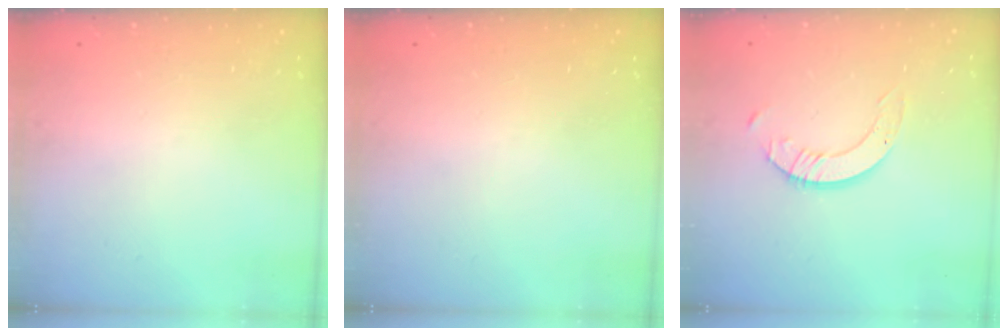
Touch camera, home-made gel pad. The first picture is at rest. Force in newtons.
{"total": 0.0}
{"total": 3.5, "press": 3.4, "slide": 0.4}